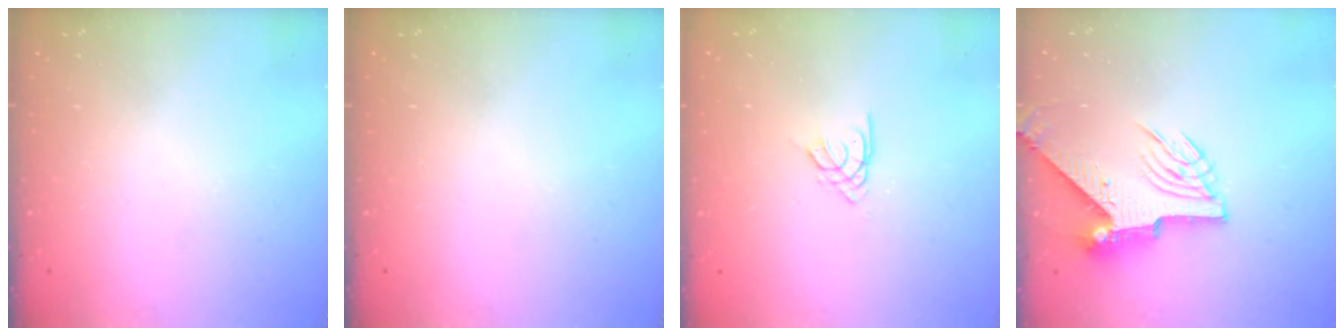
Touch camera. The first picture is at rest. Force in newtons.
{"total": 0.0}
{"total": 2.5, "press": 2.4, "slide": 0.5}
{"total": 7.8, "press": 7.7, "slide": 1.3}